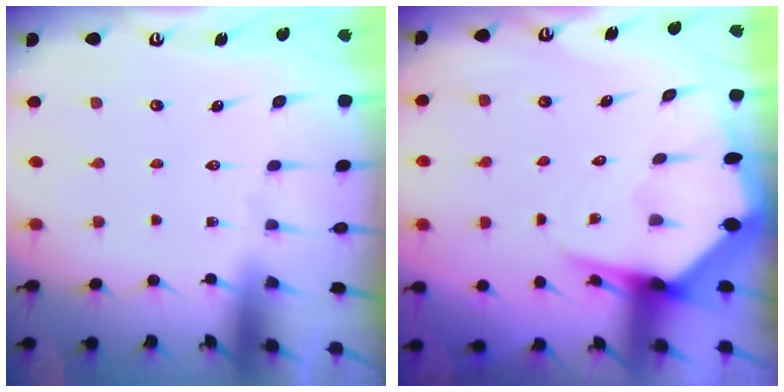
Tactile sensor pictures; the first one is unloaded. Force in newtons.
{"total": 6.6, "press": 6.6, "slide": 0.8}